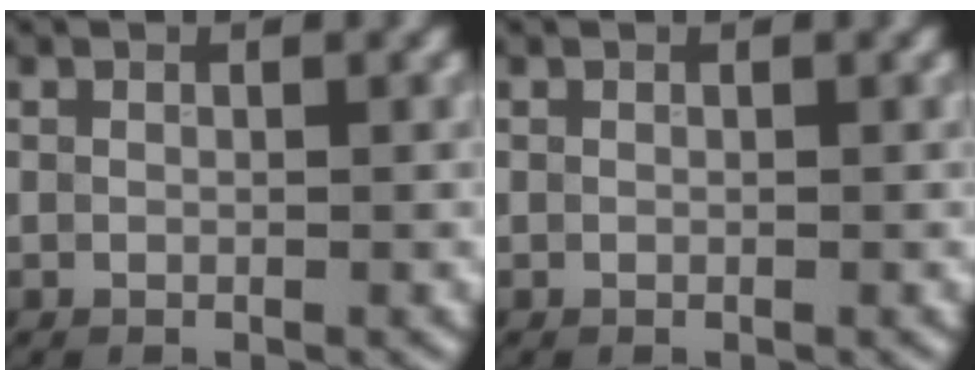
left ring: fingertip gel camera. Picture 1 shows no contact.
{"total": 0.0}